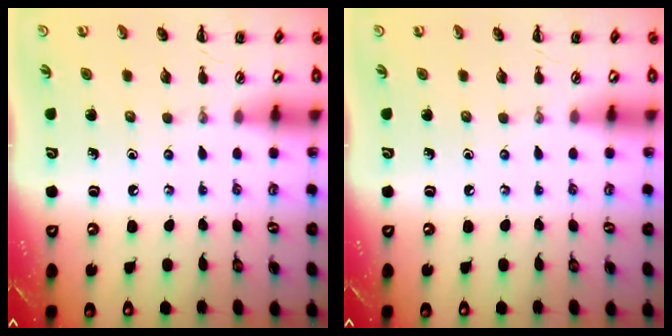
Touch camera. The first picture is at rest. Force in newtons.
{"total": 0.0}